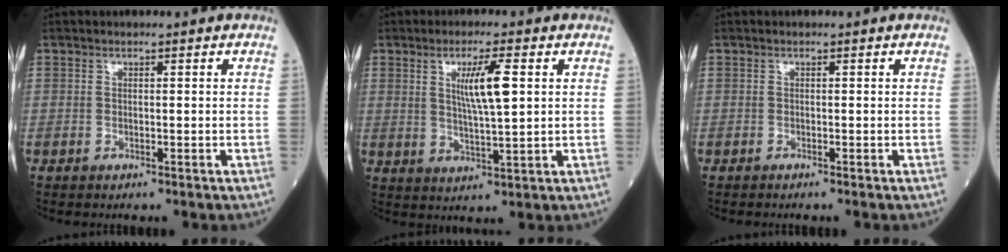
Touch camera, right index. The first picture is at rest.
{"total": 6.7, "force": [1.9, 0.4, 6.5], "torque": [-0.117, -0.003, 0.034]}
{"total": 0.6, "force": [-0.6, -0.1, 0.3], "torque": [-0.002, -0.001, -0.010]}